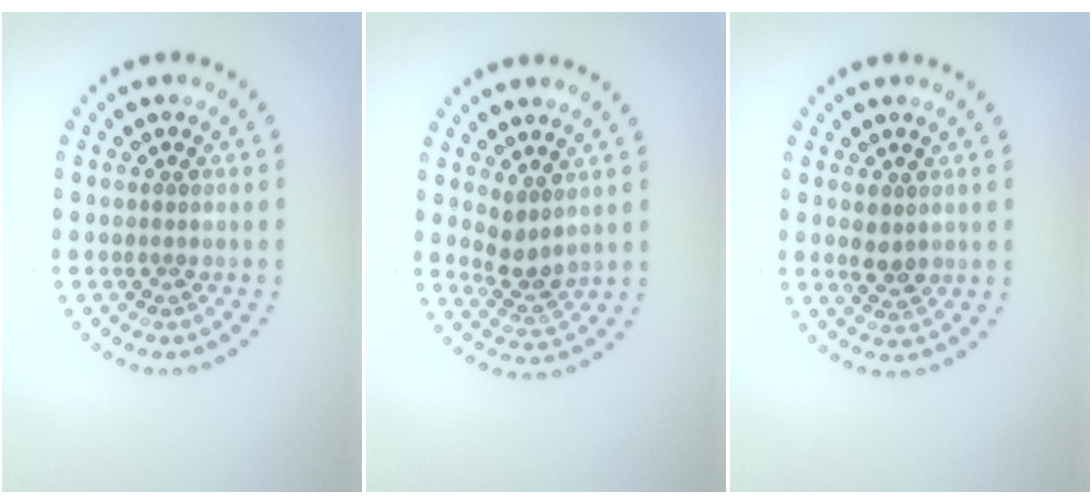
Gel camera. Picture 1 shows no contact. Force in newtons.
{"total": 2.6, "press": 2.1, "slide": 1.6}
{"total": 1.9, "press": 1.8, "slide": 0.6}